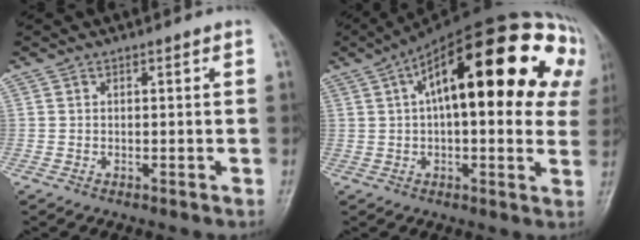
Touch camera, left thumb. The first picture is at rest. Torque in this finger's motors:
{"motor_torque": [0.50, 1.07, 1.32, -1.45, 0.30]}